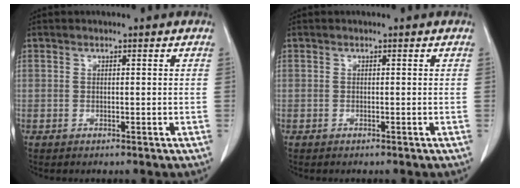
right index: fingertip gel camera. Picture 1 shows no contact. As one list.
[{"total": 0.0}]